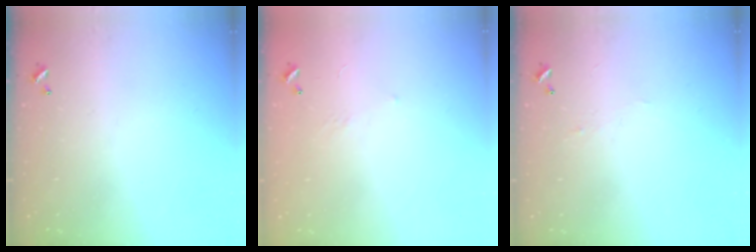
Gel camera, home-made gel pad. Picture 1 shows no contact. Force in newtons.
{"total": 6.7, "press": 6.6, "slide": 0.8}
{"total": 1.0, "press": 0.9, "slide": 0.4}